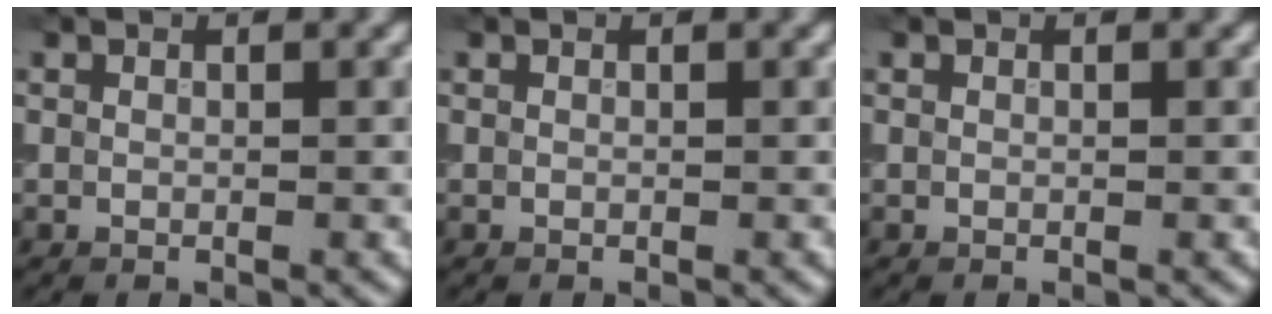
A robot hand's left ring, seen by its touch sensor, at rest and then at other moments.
{"total": 0.0}
{"total": 0.0}